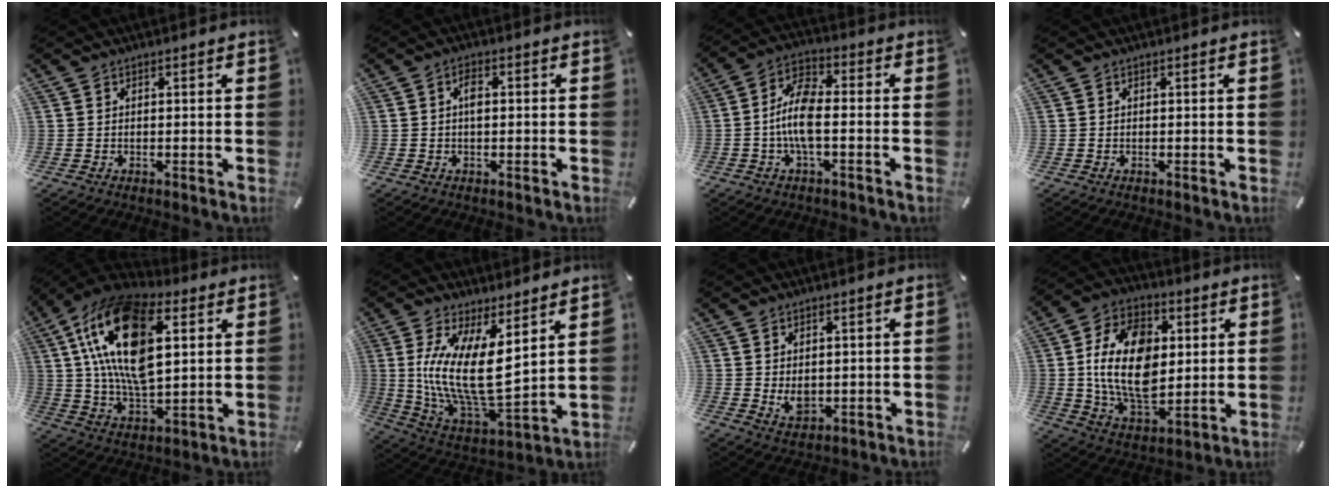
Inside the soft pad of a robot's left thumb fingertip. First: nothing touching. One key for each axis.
{"total": 2.5, "fx": 0.2, "fy": 1.2, "fz": 2.2, "tx": -0.044, "ty": 0.006, "tz": 0.002}
{"total": 9.6, "fx": -1.7, "fy": 4.1, "fz": 8.5, "tx": -0.175, "ty": 0.004, "tz": -0.030}
{"total": 0.0}
{"total": 21.9, "fx": 7.6, "fy": 12.1, "fz": 16.6, "tx": -0.346, "ty": -0.015, "tz": 0.125}
{"total": 17.0, "fx": 4.7, "fy": 6.8, "fz": 14.9, "tx": -0.316, "ty": -0.048, "tz": 0.087}
{"total": 4.4, "fx": 0.7, "fy": 3.2, "fz": 2.9, "tx": -0.052, "ty": -0.008, "tz": 0.010}
{"total": 18.9, "fx": 2.2, "fy": 12.7, "fz": 13.8, "tx": -0.276, "ty": 0.003, "tz": 0.037}